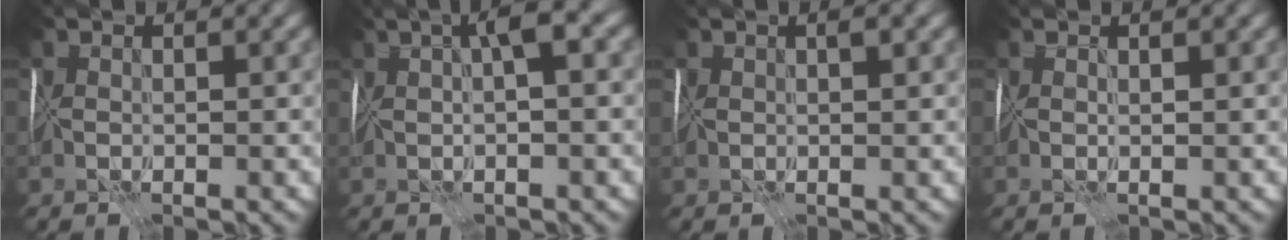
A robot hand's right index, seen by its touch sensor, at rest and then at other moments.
{"total": 3.8, "force": [2.2, 0.1, 3.1], "torque": [-0.049, 0.024, 0.033]}
{"total": 1.4, "force": [1.0, 0.5, 0.8], "torque": [-0.011, 0.005, 0.021]}
{"total": 1.1, "force": [0.9, -0.6, -0.4], "torque": [0.012, 0.003, 0.019]}